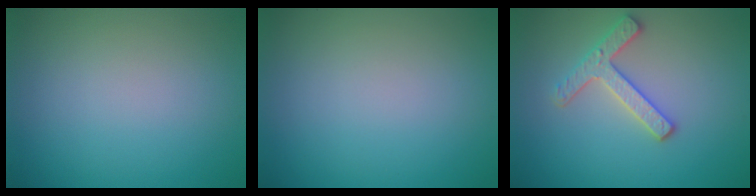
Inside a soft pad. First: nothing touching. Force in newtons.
{"total": 0.0}
{"total": 2.8, "press": 2.7, "slide": 0.9}